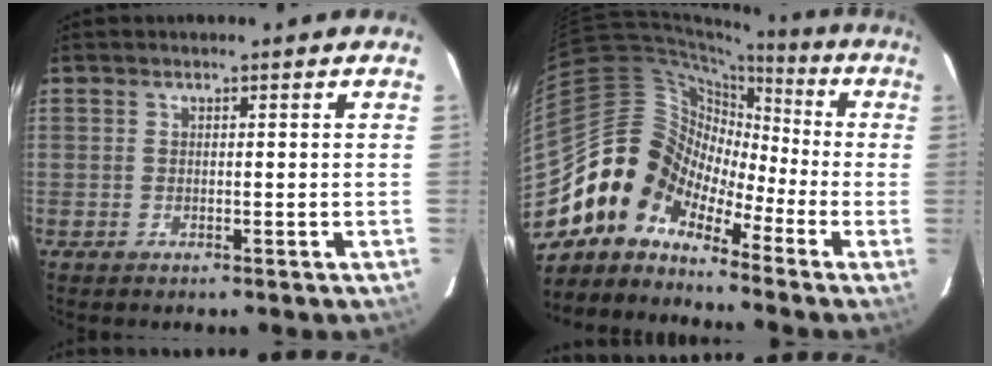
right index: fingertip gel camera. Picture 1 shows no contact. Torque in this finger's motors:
{"motor_torque": [0.78, -0.55, 0.70, 0.04]}